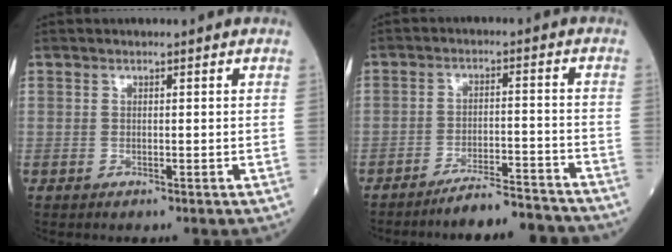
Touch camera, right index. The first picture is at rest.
{"total": 8.7, "force": [-8.3, 0.4, 2.4], "torque": [-0.022, 0.011, -0.133]}